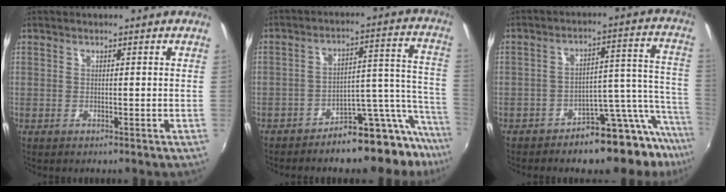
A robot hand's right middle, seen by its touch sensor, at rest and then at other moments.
{"total": 14.1, "force": [-13.2, 2.3, 4.3], "torque": [-0.015, 0.040, -0.198]}
{"total": 11.7, "force": [-11.0, 1.9, 3.6], "torque": [-0.013, 0.032, -0.172]}